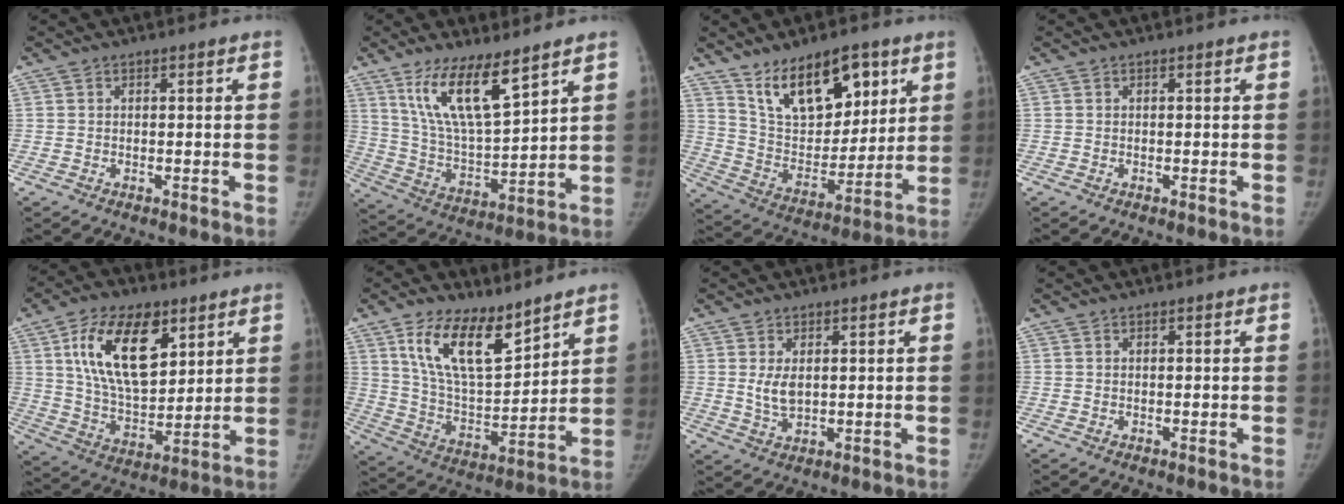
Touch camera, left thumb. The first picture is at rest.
{"total": 13.9, "force": [8.7, 3.9, 10.1], "torque": [-0.168, -0.051, 0.179]}
{"total": 17.7, "force": [10.2, 9.2, 11.1], "torque": [-0.129, -0.053, 0.190]}
{"total": 0.0}
{"total": 18.5, "force": [7.9, 9.8, 13.6], "torque": [-0.201, -0.037, 0.146]}
{"total": 15.1, "force": [9.7, 6.4, 9.6], "torque": [-0.136, -0.062, 0.192]}
{"total": 3.8, "force": [0.7, 2.2, 3.0], "torque": [-0.052, -0.009, 0.021]}
{"total": 0.0}